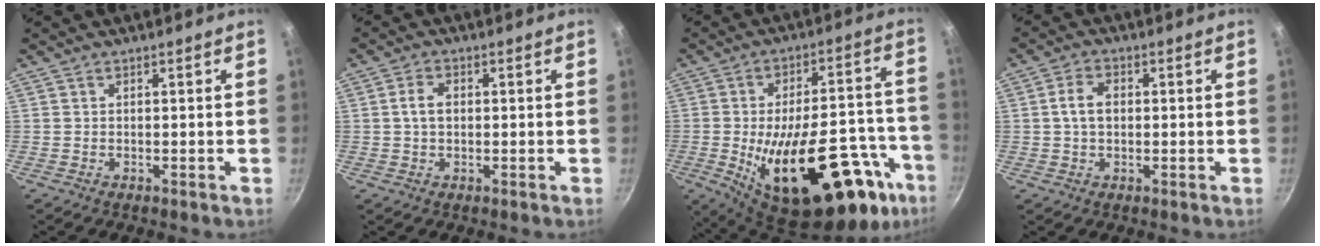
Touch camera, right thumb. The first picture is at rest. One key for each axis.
{"total": 3.5, "fx": 0.2, "fy": 2.4, "fz": 2.6, "tx": -0.041, "ty": 0.008, "tz": 0.000}
{"total": 31.6, "fx": -12.9, "fy": 14.1, "fz": 25.2, "tx": -0.312, "ty": 0.045, "tz": -0.171}
{"total": 4.8, "fx": 0.3, "fy": 3.3, "fz": 3.5, "tx": -0.055, "ty": 0.012, "tz": 0.000}